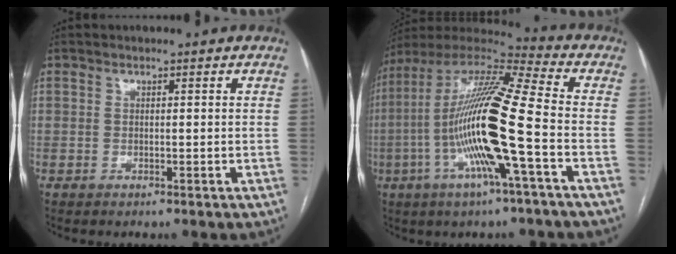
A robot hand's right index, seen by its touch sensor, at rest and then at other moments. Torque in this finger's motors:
{"motor_torque": [2.14, 0.00, 1.05, 0.21]}